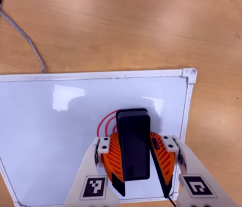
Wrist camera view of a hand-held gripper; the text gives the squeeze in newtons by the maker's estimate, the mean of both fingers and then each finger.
{"total": 14.8, "left": 15.2, "right": 14.4}